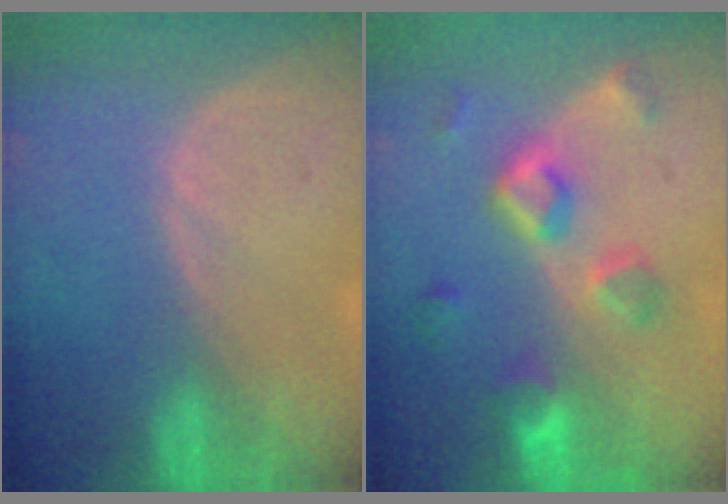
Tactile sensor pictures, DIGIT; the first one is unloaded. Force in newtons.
{"total": 7.7, "press": 7.0, "slide": 3.3}